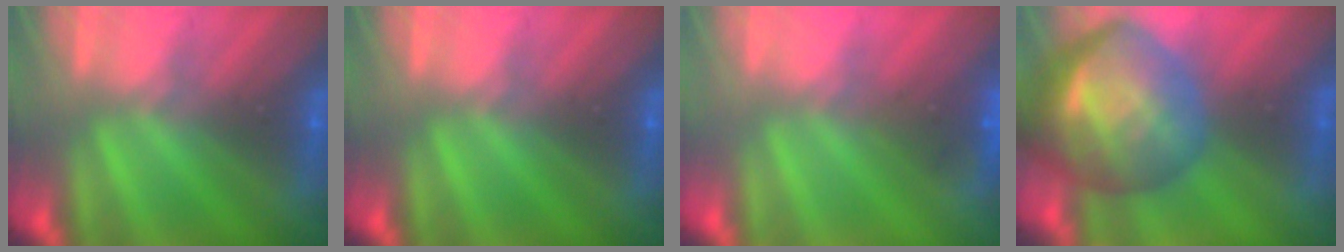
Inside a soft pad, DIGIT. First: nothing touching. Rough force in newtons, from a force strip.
{"total": 0.0}
{"total": 4.8}
{"total": 6.7}